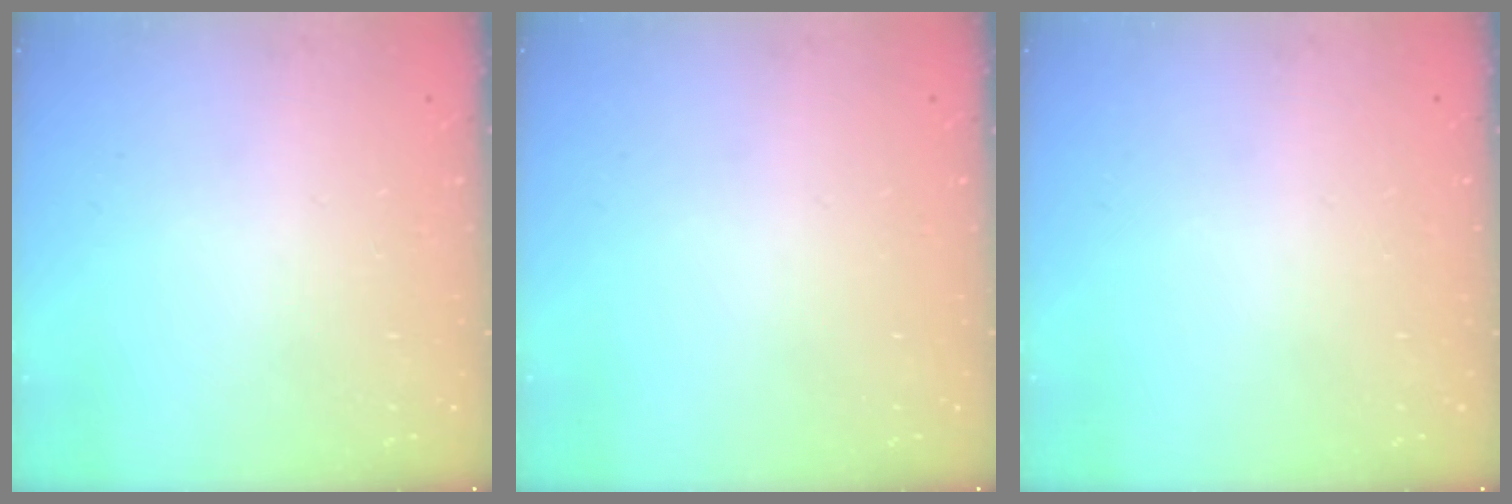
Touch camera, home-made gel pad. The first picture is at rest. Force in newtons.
{"total": 0.0}
{"total": 0.0}